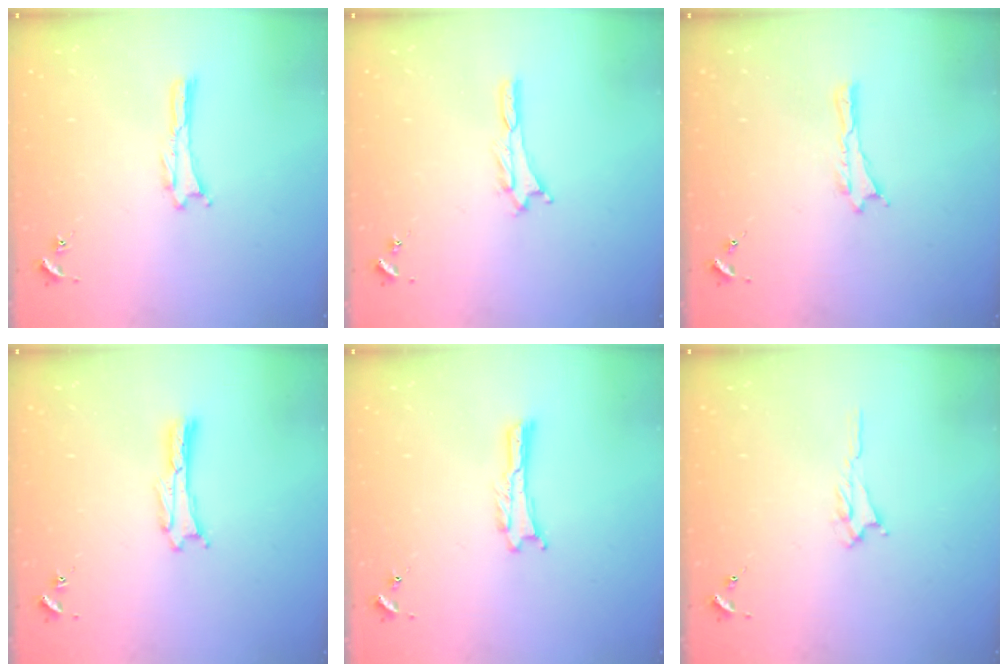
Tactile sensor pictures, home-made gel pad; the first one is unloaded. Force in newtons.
{"total": 0.7, "press": 0.7, "slide": 0.2}
{"total": 0.0}
{"total": 0.0}
{"total": 0.0}
{"total": 1.6, "press": 1.5, "slide": 0.4}